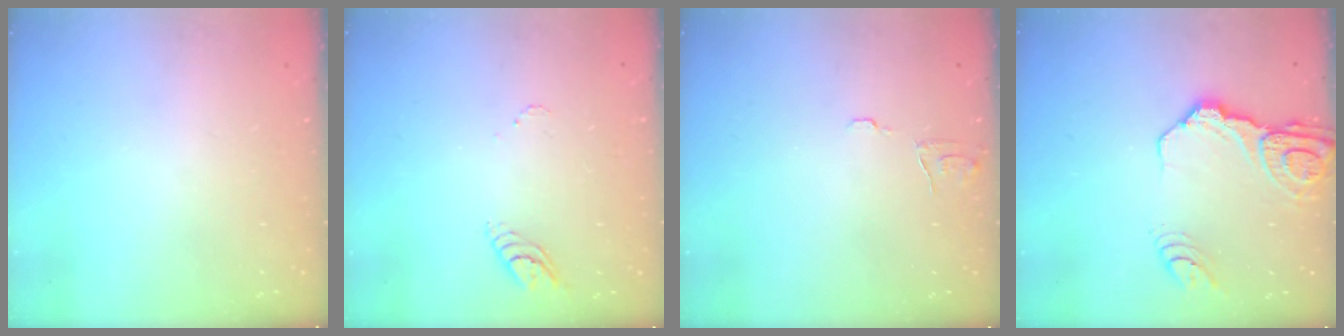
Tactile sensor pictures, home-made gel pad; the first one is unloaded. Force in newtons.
{"total": 3.6, "press": 3.6, "slide": 0.5}
{"total": 5.9, "press": 5.9, "slide": 0.5}
{"total": 13.8, "press": 13.7, "slide": 1.5}